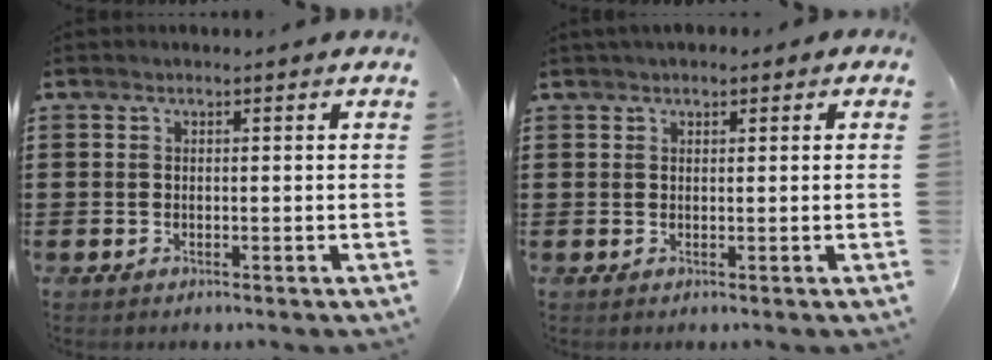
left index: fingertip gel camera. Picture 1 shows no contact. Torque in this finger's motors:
{"motor_torque": [2.14, 0.00, 1.06, 0.21]}